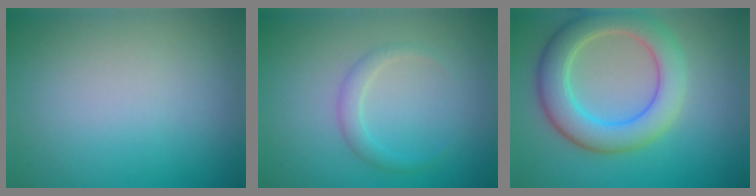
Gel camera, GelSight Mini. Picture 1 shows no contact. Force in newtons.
{"total": 1.5, "press": 1.5, "slide": 0.2}
{"total": 6.4, "press": 6.4, "slide": 0.5}